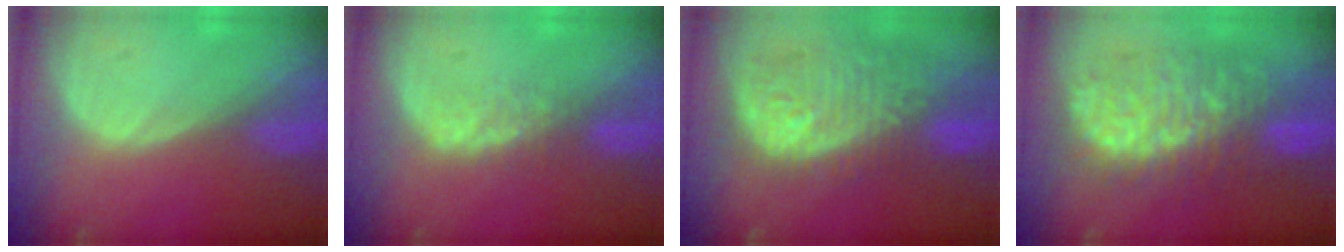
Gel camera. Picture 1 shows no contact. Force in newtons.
{"total": 2.7, "press": 2.7, "slide": 0.6}
{"total": 12.1, "press": 10.8, "slide": 5.5}
{"total": 12.3, "press": 12.2, "slide": 1.5}